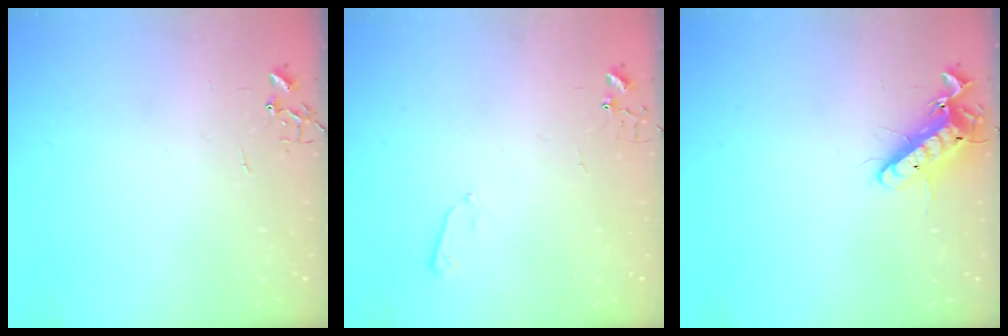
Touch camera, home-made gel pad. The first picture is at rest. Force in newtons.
{"total": 3.3, "press": 3.2, "slide": 0.6}
{"total": 13.1, "press": 12.9, "slide": 2.2}